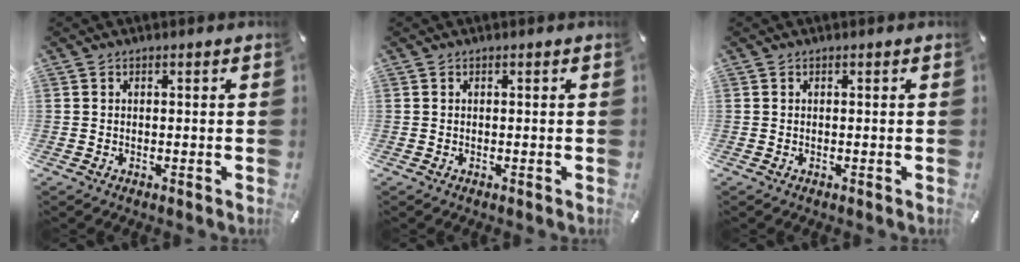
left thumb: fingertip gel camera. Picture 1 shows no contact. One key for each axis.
{"total": 0.0}
{"total": 0.0}